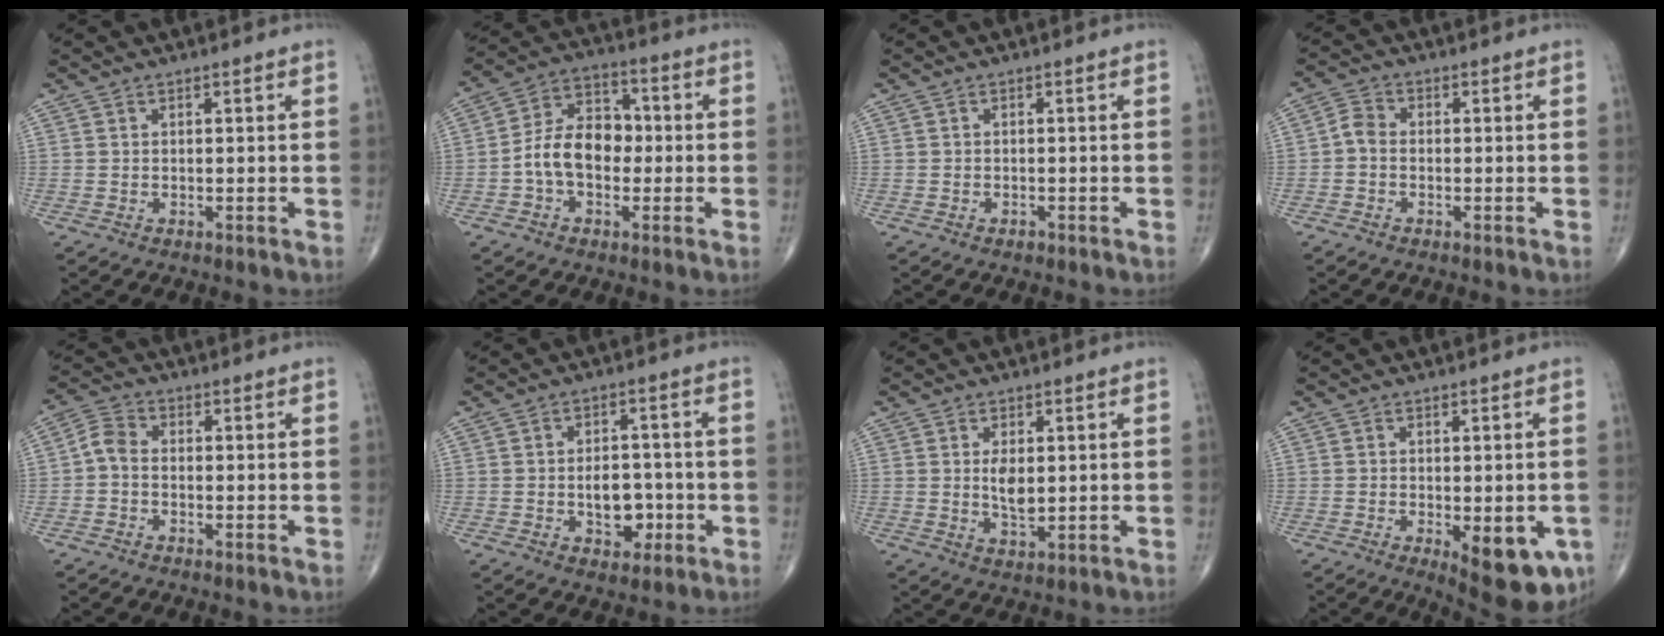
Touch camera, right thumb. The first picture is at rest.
{"total": 10.8, "force": [-1.5, 7.5, 7.7], "torque": [-0.118, 0.037, -0.040]}
{"total": 0.7, "force": [-0.5, 0.4, 0.3], "torque": [-0.004, 0.001, -0.011]}
{"total": 2.8, "force": [-0.8, 2.0, 1.9], "torque": [-0.032, 0.011, -0.027]}
{"total": 3.7, "force": [-0.9, 2.5, 2.6], "torque": [-0.049, 0.014, -0.031]}
{"total": 7.0, "force": [-1.5, 4.7, 4.9], "torque": [-0.039, 0.016, -0.018]}
{"total": 4.7, "force": [0.5, 2.4, 4.1], "torque": [-0.069, -0.010, 0.014]}
{"total": 11.7, "force": [-4.0, 4.8, 10.0], "torque": [-0.115, -0.009, -0.043]}